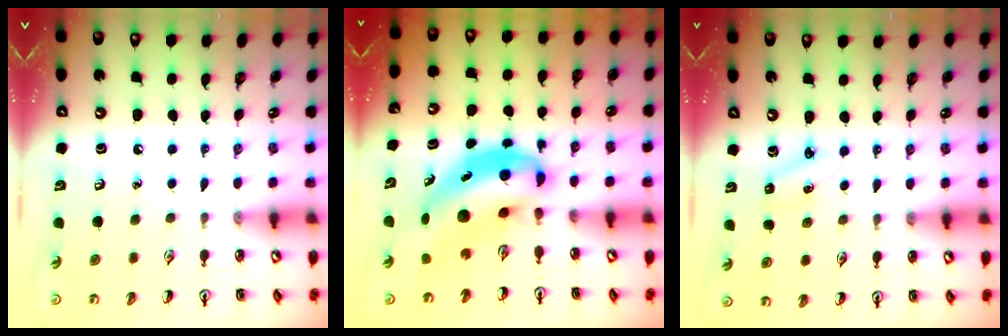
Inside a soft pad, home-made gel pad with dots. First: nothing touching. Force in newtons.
{"total": 7.5, "press": 7.2, "slide": 2.3}
{"total": 2.5, "press": 2.3, "slide": 0.9}